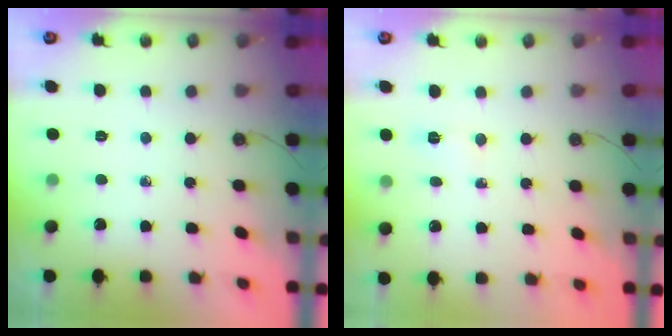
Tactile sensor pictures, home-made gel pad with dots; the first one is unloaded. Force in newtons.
{"total": 2.9, "press": 2.7, "slide": 1.0}